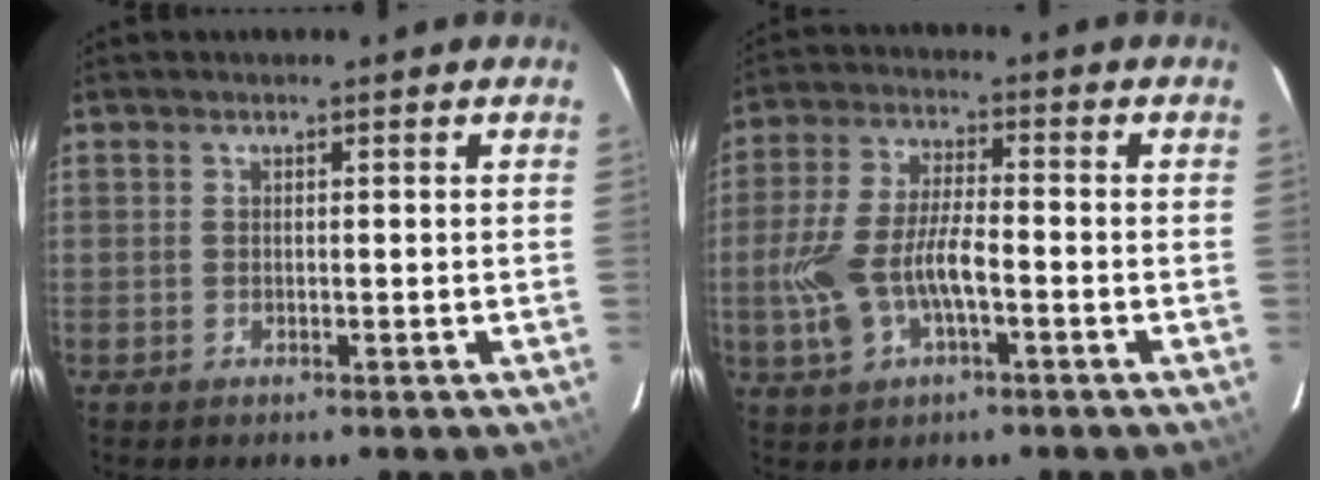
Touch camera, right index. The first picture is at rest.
{"total": 10.9, "force": [-3.3, 4.7, 9.3], "torque": [-0.200, 0.002, -0.058]}